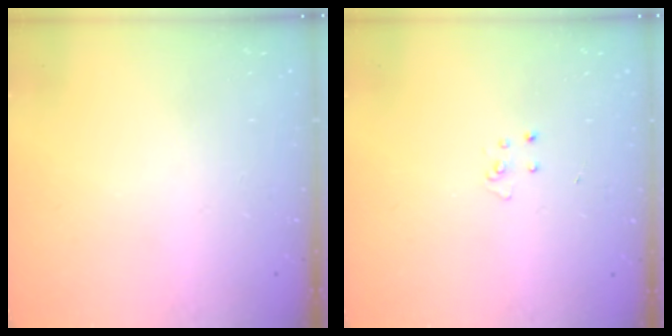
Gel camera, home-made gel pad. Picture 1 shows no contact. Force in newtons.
{"total": 3.6, "press": 3.6, "slide": 0.3}